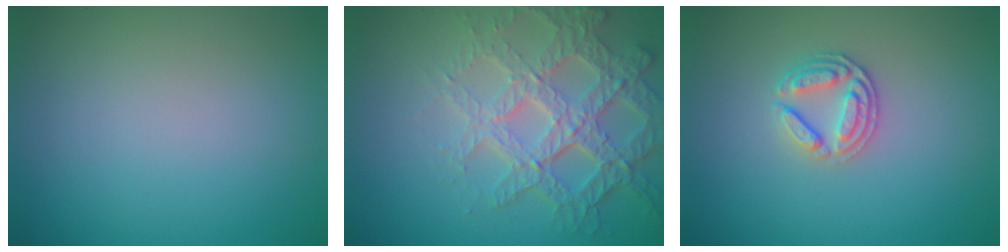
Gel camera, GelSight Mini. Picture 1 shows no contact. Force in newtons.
{"total": 6.7, "press": 5.2, "slide": 4.2}
{"total": 2.6, "press": 2.5, "slide": 0.8}